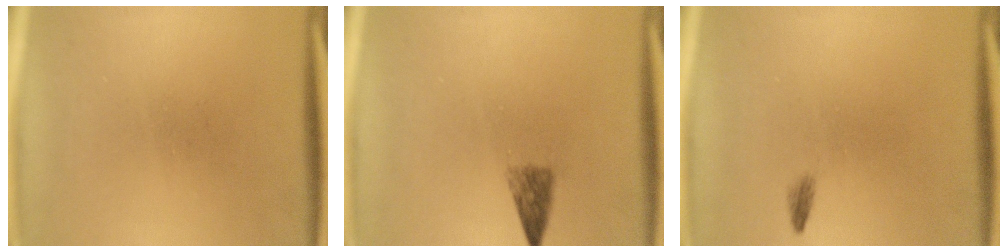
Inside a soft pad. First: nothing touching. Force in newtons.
{"total": 2.4}
{"total": 0.7}